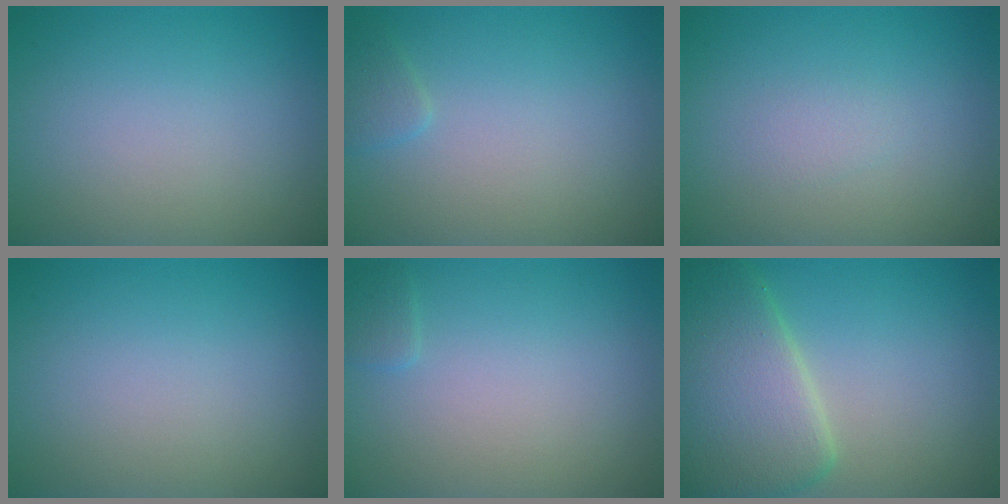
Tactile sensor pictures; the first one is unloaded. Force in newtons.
{"total": 1.0, "press": 1.0, "slide": 0.0}
{"total": 0.8, "press": 0.8, "slide": 0.0}
{"total": 0.0}
{"total": 0.9, "press": 0.9, "slide": 0.0}
{"total": 8.1, "press": 8.1, "slide": 0.6}